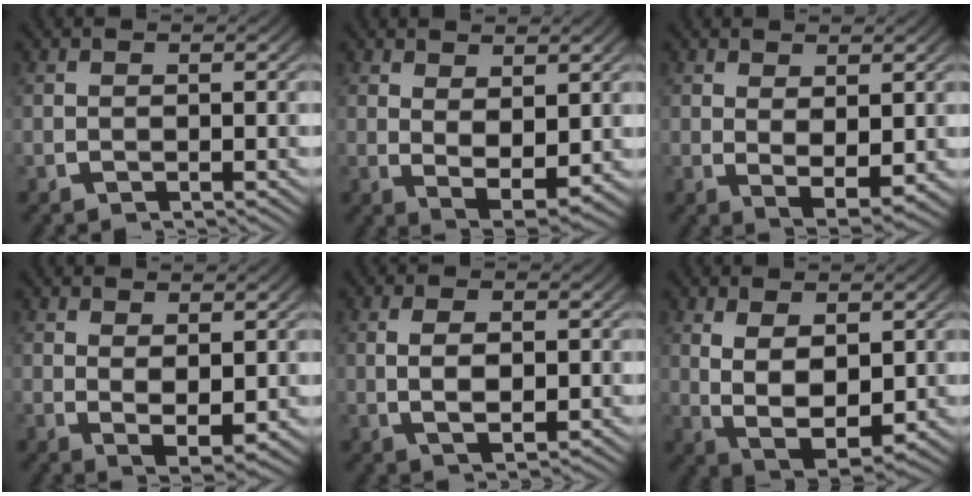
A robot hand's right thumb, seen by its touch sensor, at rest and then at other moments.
{"total": 4.4, "force": [0.4, 2.7, 3.5], "torque": [-0.066, -0.024, 0.018]}
{"total": 3.7, "force": [0.2, 2.1, 3.1], "torque": [-0.056, -0.020, 0.014]}
{"total": 3.5, "force": [0.4, 2.0, 2.8], "torque": [-0.049, -0.017, 0.018]}
{"total": 2.9, "force": [0.1, 1.5, 2.5], "torque": [-0.045, -0.008, 0.011]}
{"total": 7.5, "force": [-0.9, 4.9, 5.6], "torque": [-0.124, -0.040, 0.006]}